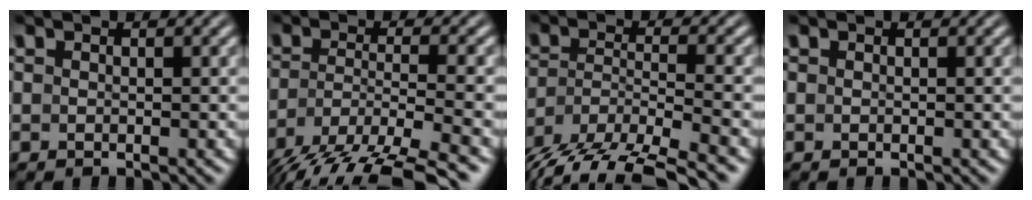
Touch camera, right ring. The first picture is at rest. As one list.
[{"total": 9.6, "force": [-6.3, 3.9, 6.2], "torque": [-0.124, -0.047, -0.067]}, {"total": 9.6, "force": [-6.2, 4.9, 5.5], "torque": [-0.121, -0.037, -0.080]}, {"total": 0.0}]